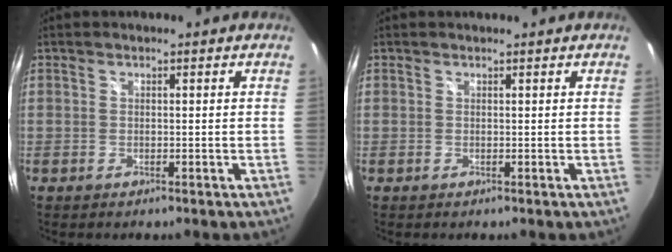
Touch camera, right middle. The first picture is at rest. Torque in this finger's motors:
{"motor_torque": [-0.54, -0.68, -0.02, 0.00]}